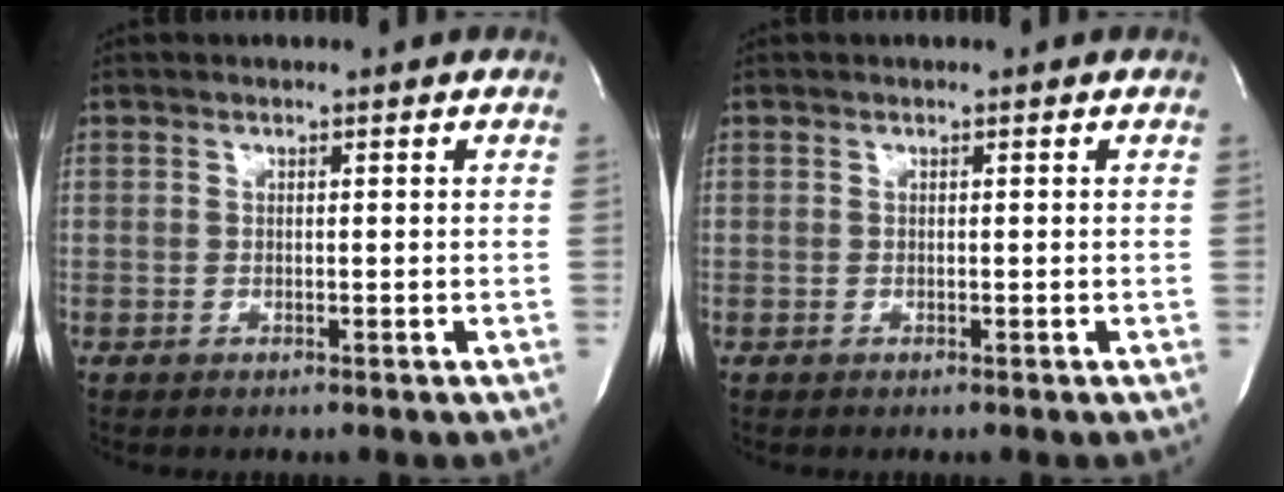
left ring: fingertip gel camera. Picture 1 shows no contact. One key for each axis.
{"total": 0.0}